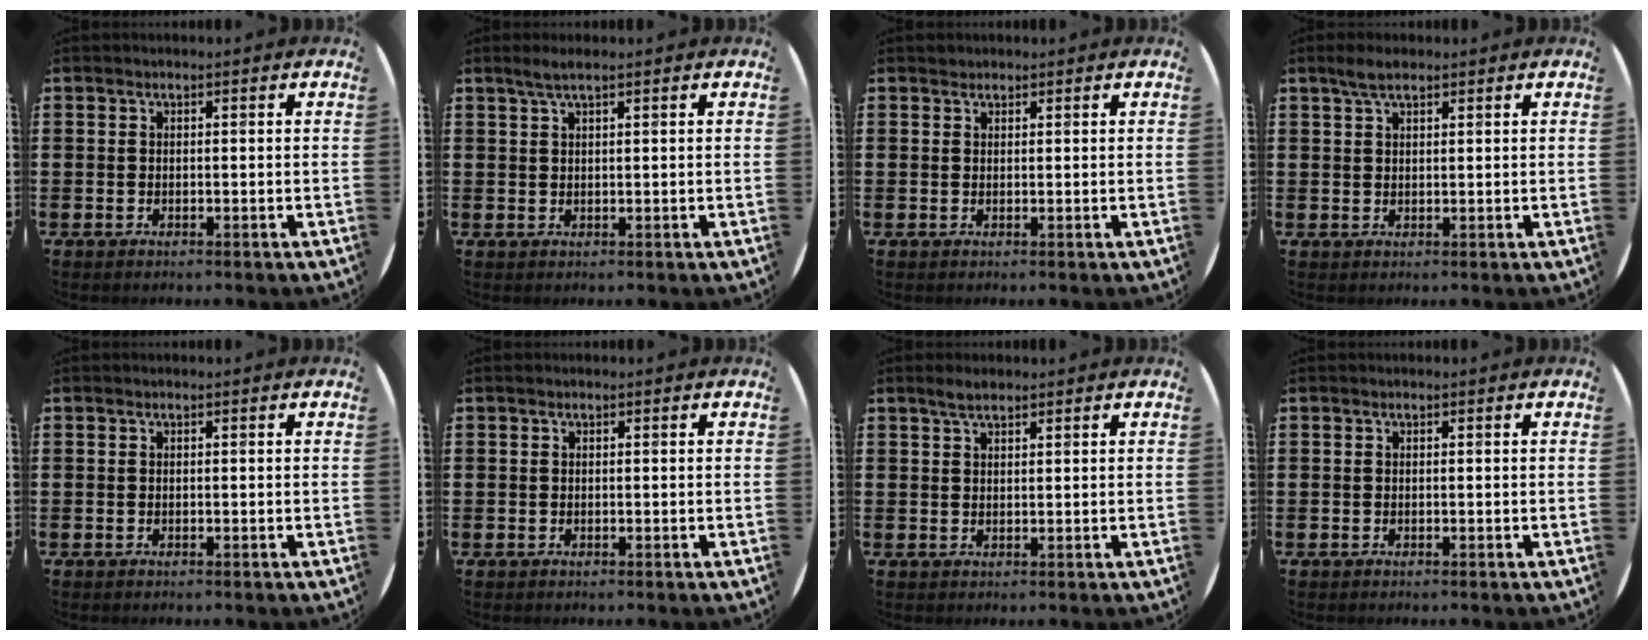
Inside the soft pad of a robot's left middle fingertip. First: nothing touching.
{"total": 1.9, "force": [1.4, 0.0, 1.4], "torque": [-0.027, 0.003, 0.024]}
{"total": 0.7, "force": [0.6, 0.2, -0.1], "torque": [0.001, 0.003, 0.012]}
{"total": 2.7, "force": [2.0, 0.8, 1.6], "torque": [-0.026, 0.002, 0.034]}
{"total": 0.0}
{"total": 0.0}
{"total": 2.1, "force": [1.7, 0.6, 1.0], "torque": [-0.022, 0.004, 0.031]}
{"total": 0.0}